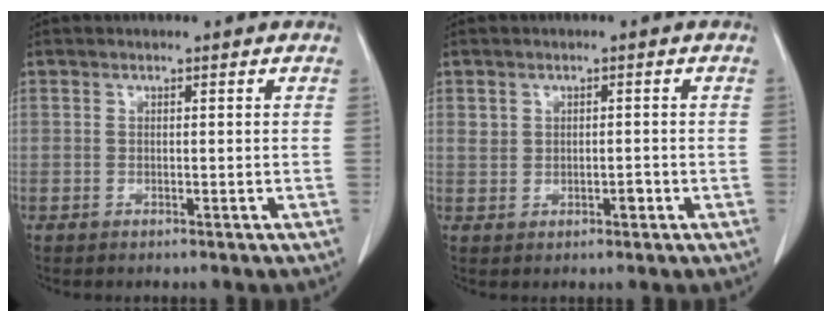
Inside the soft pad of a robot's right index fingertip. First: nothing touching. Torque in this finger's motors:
{"motor_torque": [-0.08, 0.09, 0.03, 0.02]}